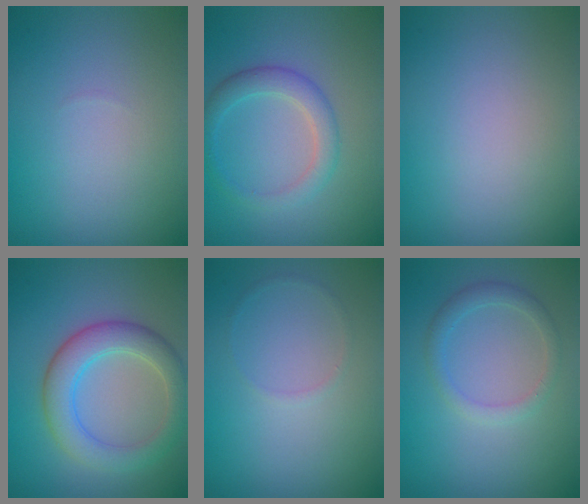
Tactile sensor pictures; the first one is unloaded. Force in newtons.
{"total": 2.8, "press": 2.8, "slide": 0.1}
{"total": 0.0}
{"total": 5.0, "press": 5.0, "slide": 0.1}
{"total": 0.5, "press": 0.5, "slide": 0.1}
{"total": 1.8, "press": 1.8, "slide": 0.2}